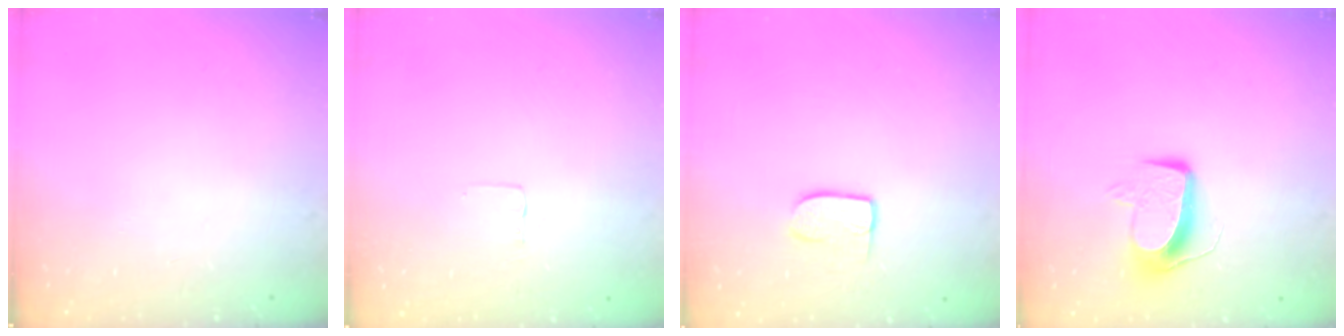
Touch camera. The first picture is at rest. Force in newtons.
{"total": 1.9, "press": 1.9, "slide": 0.1}
{"total": 6.9, "press": 6.9, "slide": 0.2}
{"total": 10.4, "press": 10.3, "slide": 0.8}